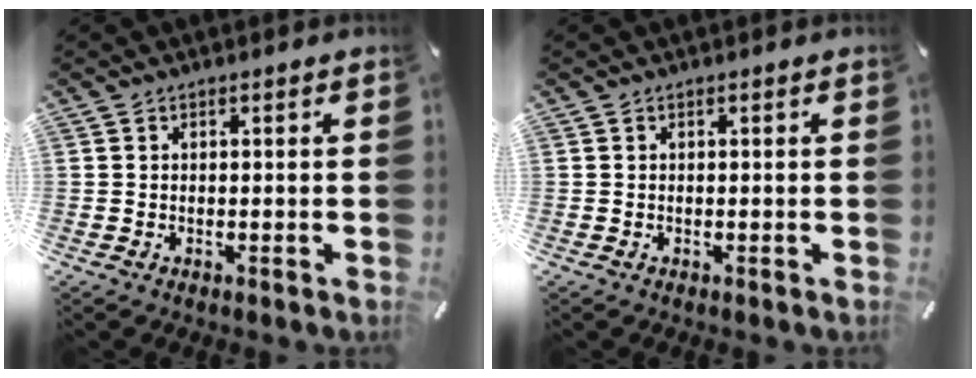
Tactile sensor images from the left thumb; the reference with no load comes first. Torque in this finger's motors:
{"motor_torque": [-0.01, -0.01, -0.04, 0.04, 0.00]}